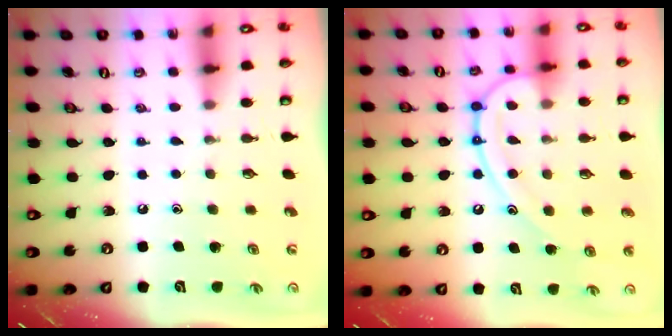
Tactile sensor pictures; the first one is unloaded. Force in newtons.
{"total": 17.0, "press": 16.9, "slide": 1.7}